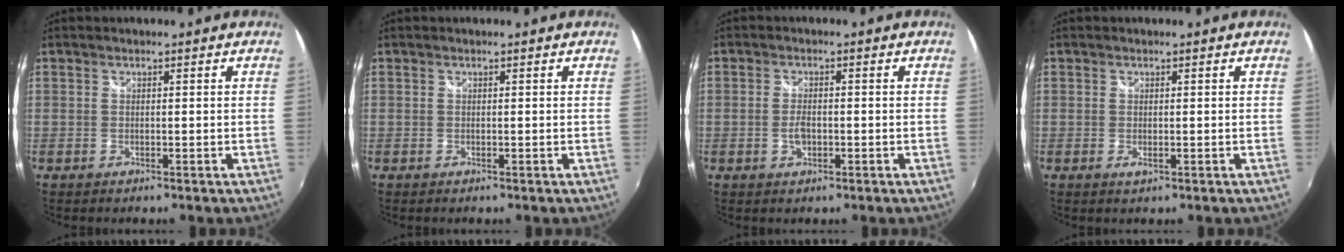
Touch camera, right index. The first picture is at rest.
{"total": 0.0}
{"total": 2.8, "force": [-0.7, 1.5, 2.3], "torque": [-0.044, -0.002, -0.013]}
{"total": 1.0, "force": [-0.2, 0.5, 0.9], "torque": [-0.018, -0.003, -0.003]}